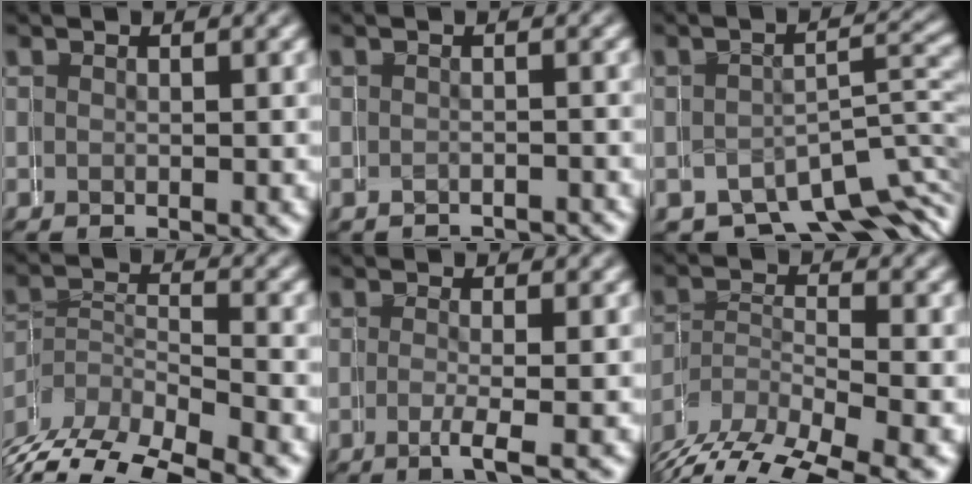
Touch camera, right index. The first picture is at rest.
{"total": 1.8, "force": [-1.0, -0.1, -1.5], "torque": [0.024, 0.002, -0.016]}
{"total": 7.5, "force": [-5.0, 4.1, 3.7], "torque": [-0.036, -0.022, -0.065]}
{"total": 5.9, "force": [-4.1, 3.7, 2.2], "torque": [-0.054, -0.018, -0.061]}
{"total": 1.2, "force": [-0.3, -0.7, 0.9], "torque": [-0.010, 0.000, -0.003]}
{"total": 6.4, "force": [-3.1, 4.4, 3.4], "torque": [-0.069, -0.020, -0.044]}